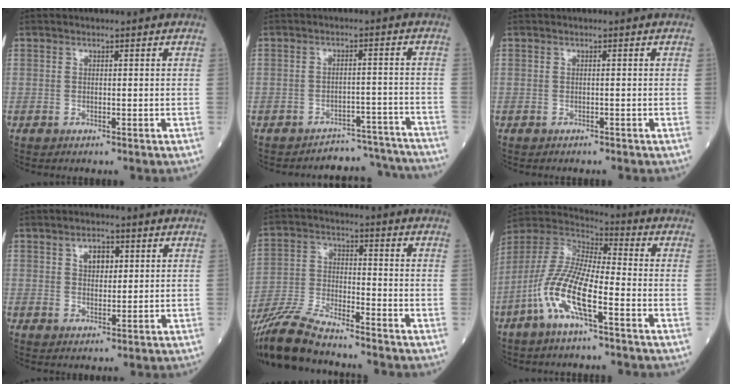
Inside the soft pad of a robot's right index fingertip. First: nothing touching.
{"total": 8.8, "force": [-8.5, 1.7, -1.6], "torque": [0.037, 0.042, -0.103]}
{"total": 0.6, "force": [-0.5, 0.2, 0.2], "torque": [-0.007, 0.000, -0.008]}
{"total": 3.5, "force": [1.3, 2.0, 2.5], "torque": [-0.040, 0.004, 0.023]}
{"total": 11.4, "force": [-10.4, 0.7, 4.8], "torque": [-0.094, -0.019, -0.197]}
{"total": 12.6, "force": [-5.4, 2.6, 11.1], "torque": [-0.241, 0.001, -0.110]}